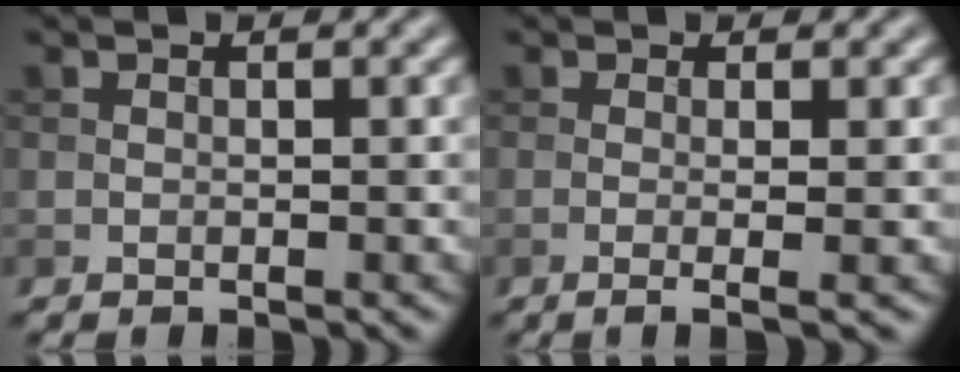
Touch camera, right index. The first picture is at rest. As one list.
[{"total": 2.6, "force": [-0.2, 0.7, 2.5], "torque": [-0.036, -0.003, -0.007]}]